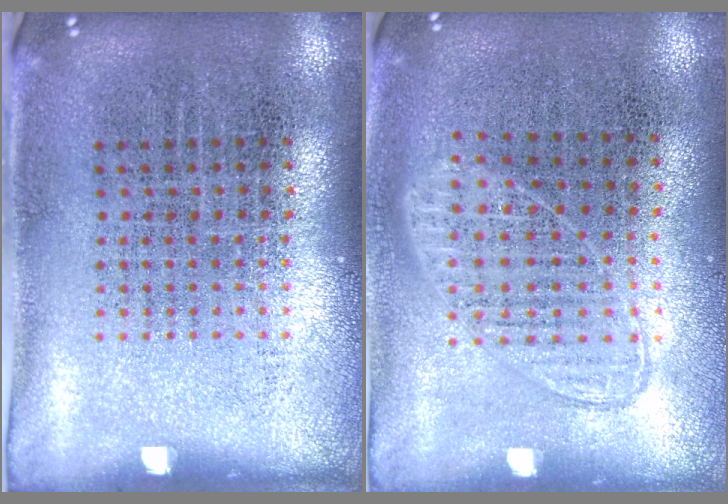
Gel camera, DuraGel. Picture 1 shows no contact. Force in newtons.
{"total": 0.9, "press": 0.9, "slide": 0.3}